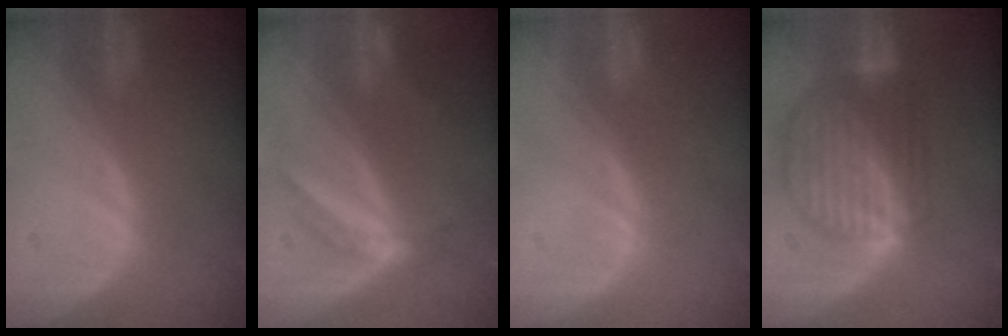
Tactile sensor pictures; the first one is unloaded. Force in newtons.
{"total": 4.5, "press": 4.0, "slide": 2.1}
{"total": 0.0}
{"total": 8.7, "press": 7.7, "slide": 4.1}